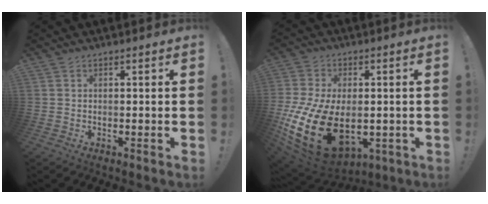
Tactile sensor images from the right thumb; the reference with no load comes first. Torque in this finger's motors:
{"motor_torque": [2.16, 2.79, 1.78, -0.98, 0.73]}